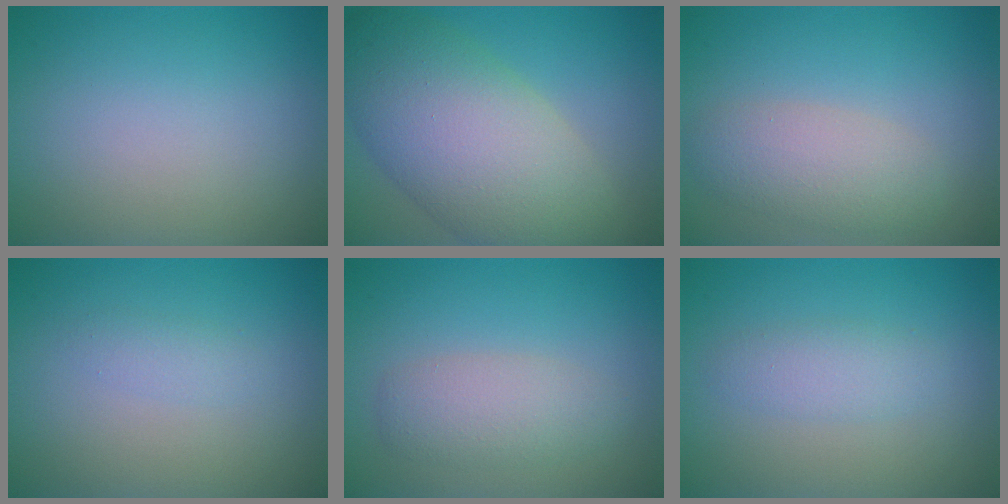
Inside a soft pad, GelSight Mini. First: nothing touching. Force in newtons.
{"total": 11.2, "press": 11.2, "slide": 0.3}
{"total": 3.6, "press": 3.6, "slide": 0.4}
{"total": 1.0, "press": 1.0, "slide": 0.1}
{"total": 3.0, "press": 3.0, "slide": 0.2}
{"total": 2.0, "press": 2.0, "slide": 0.0}